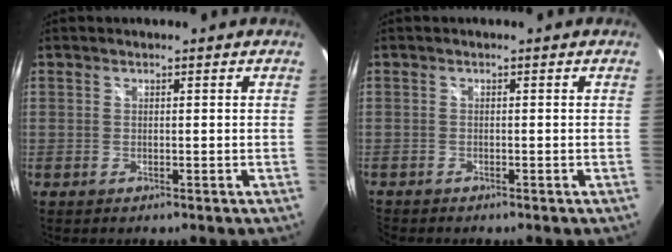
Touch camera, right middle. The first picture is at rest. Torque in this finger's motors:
{"motor_torque": [-0.34, -0.40, 0.05, -0.01]}